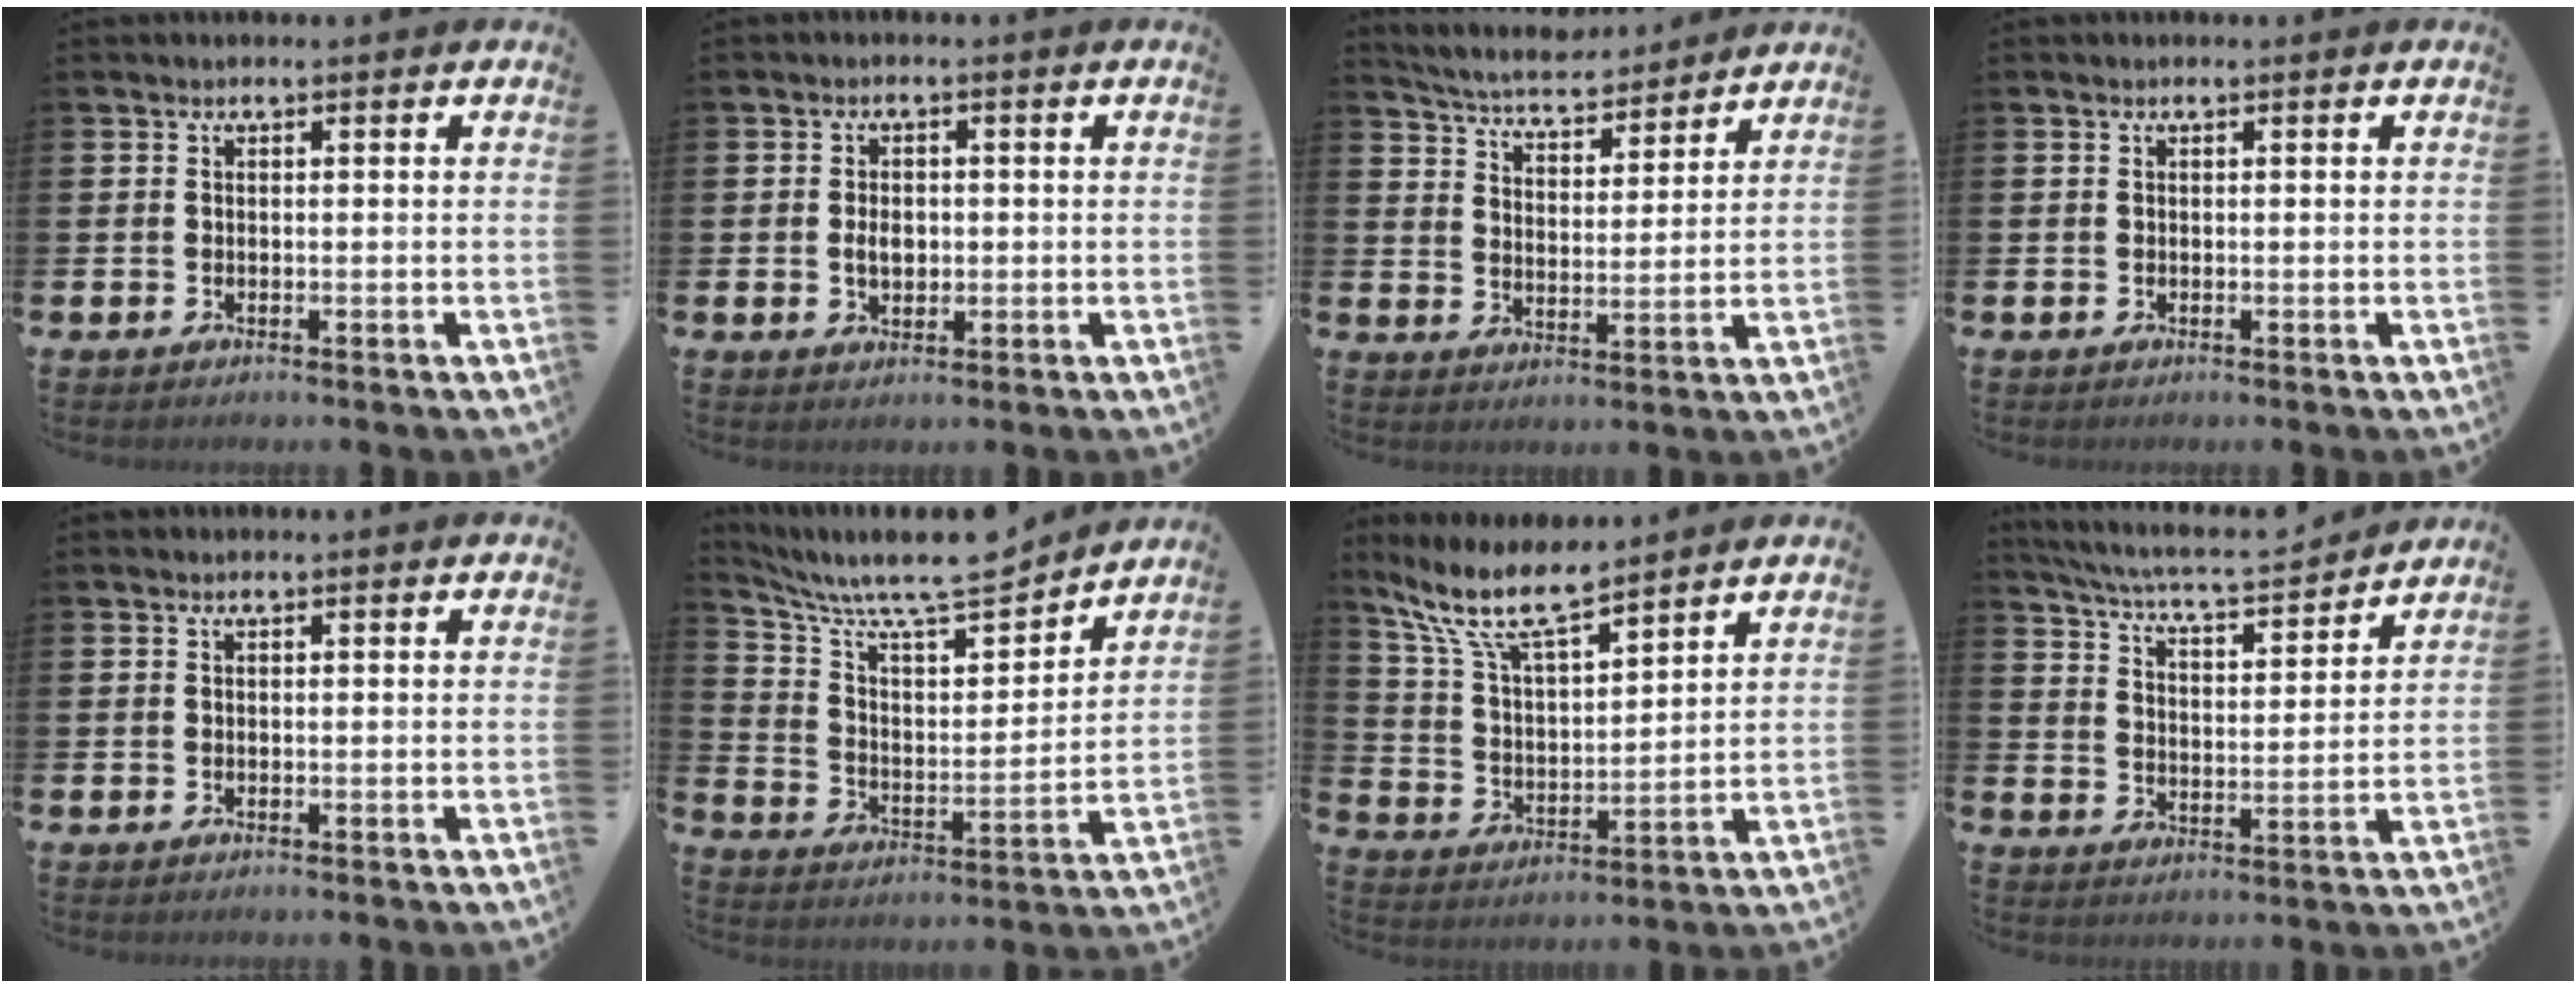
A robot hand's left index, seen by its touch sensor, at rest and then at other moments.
{"total": 2.8, "force": [0.0, 1.9, 2.0], "torque": [-0.019, -0.001, -0.006]}
{"total": 5.4, "force": [5.3, 1.0, 0.8], "torque": [-0.042, -0.034, 0.091]}
{"total": 0.0}
{"total": 0.0}
{"total": 10.6, "force": [9.6, 1.9, 4.1], "torque": [-0.114, -0.072, 0.165]}
{"total": 10.1, "force": [8.5, 2.3, 5.0], "torque": [-0.130, -0.034, 0.152]}
{"total": 6.5, "force": [6.2, 0.6, 1.8], "torque": [-0.064, -0.047, 0.105]}